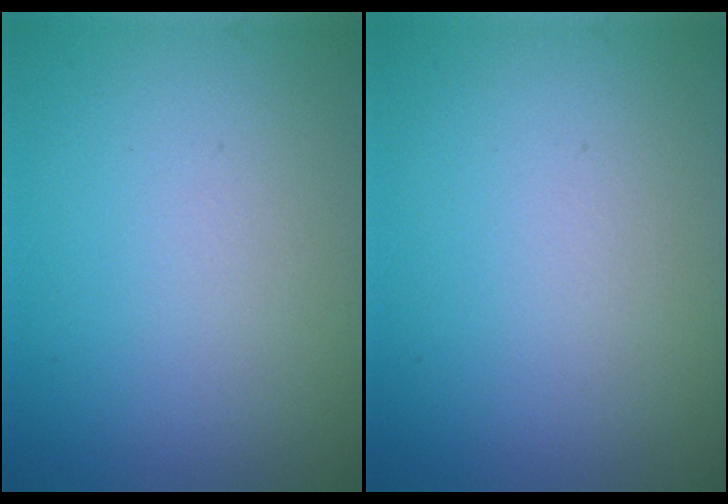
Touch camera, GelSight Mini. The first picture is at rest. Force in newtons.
{"total": 0.0}